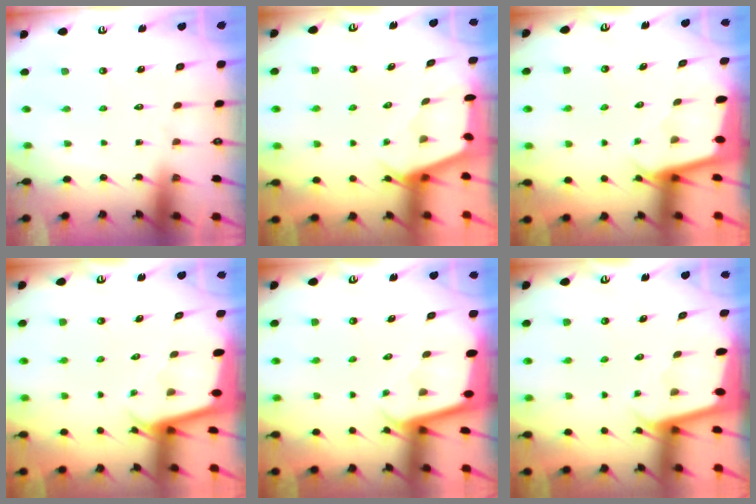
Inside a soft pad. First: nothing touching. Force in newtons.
{"total": 3.5, "press": 3.5, "slide": 0.1}
{"total": 1.8, "press": 1.8, "slide": 0.1}
{"total": 2.2, "press": 2.2, "slide": 0.1}
{"total": 2.7, "press": 2.7, "slide": 0.1}
{"total": 2.0, "press": 2.0, "slide": 0.1}